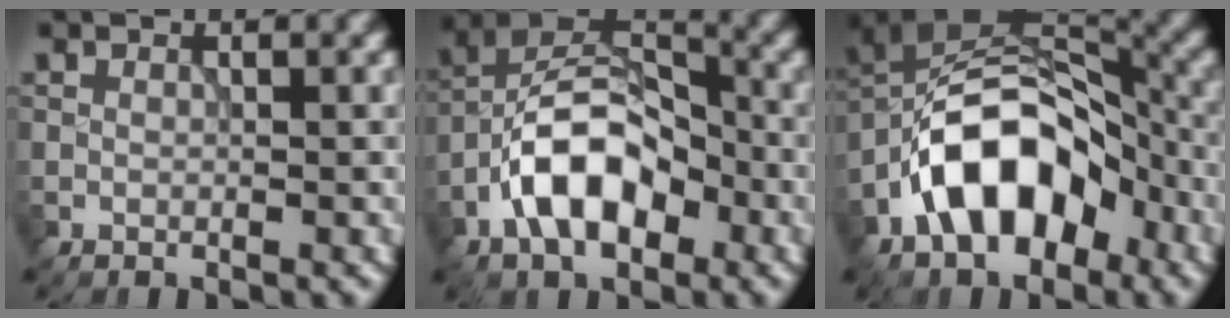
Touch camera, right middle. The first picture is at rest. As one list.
[{"total": 8.7, "force": [-3.4, 4.9, 6.4], "torque": [-0.110, 0.020, -0.070]}, {"total": 11.1, "force": [-4.8, 6.5, 7.5], "torque": [-0.118, 0.017, -0.093]}]